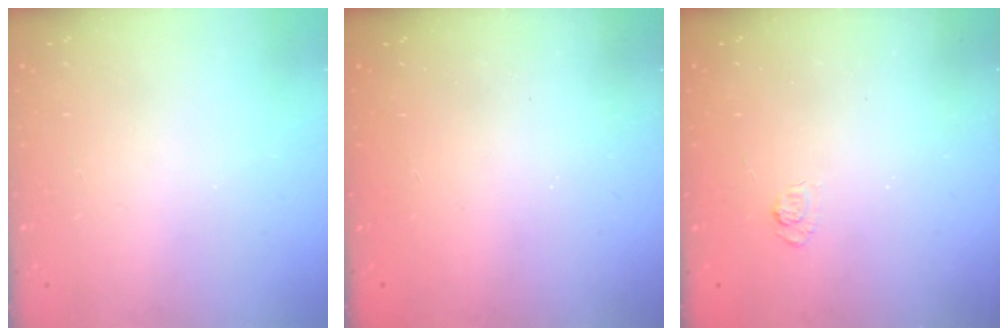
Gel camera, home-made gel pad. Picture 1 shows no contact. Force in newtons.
{"total": 2.5, "press": 2.3, "slide": 0.8}
{"total": 3.0, "press": 2.6, "slide": 1.5}